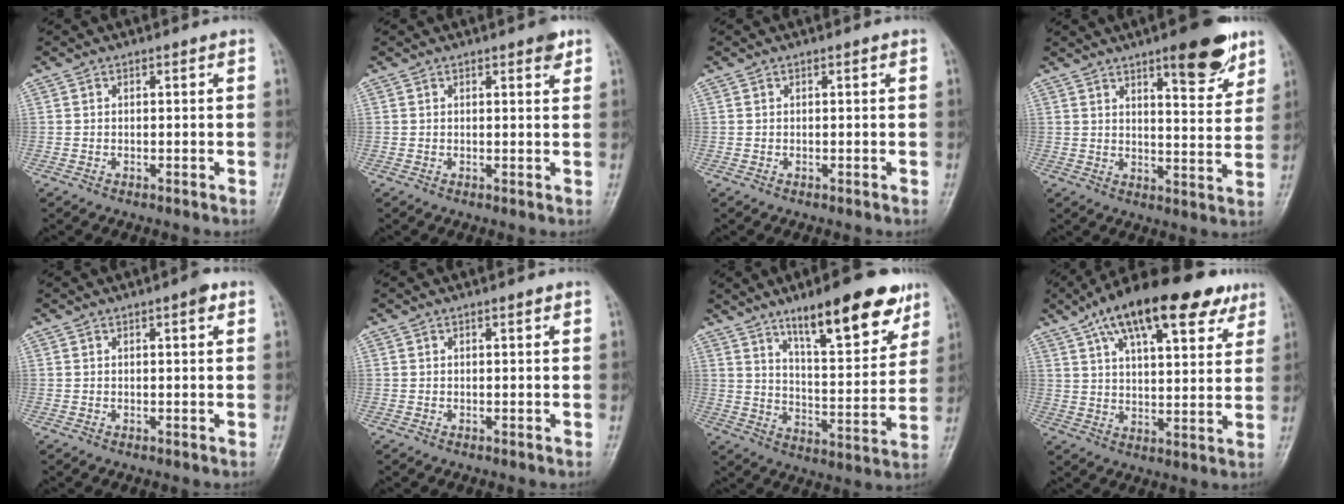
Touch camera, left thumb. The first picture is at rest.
{"total": 2.2, "force": [1.4, 0.7, 1.6], "torque": [-0.017, -0.005, 0.015]}
{"total": 0.0}
{"total": 11.4, "force": [7.2, 3.1, 8.3], "torque": [-0.091, -0.042, 0.100]}
{"total": 2.0, "force": [1.0, 0.4, 1.7], "torque": [-0.023, -0.001, 0.012]}
{"total": 0.7, "force": [0.4, 0.1, 0.5], "torque": [-0.008, 0.000, 0.005]}
{"total": 18.2, "force": [11.5, 5.4, 13.0], "torque": [-0.155, -0.059, 0.182]}
{"total": 21.3, "force": [12.3, 8.3, 15.2], "torque": [-0.217, -0.008, 0.190]}